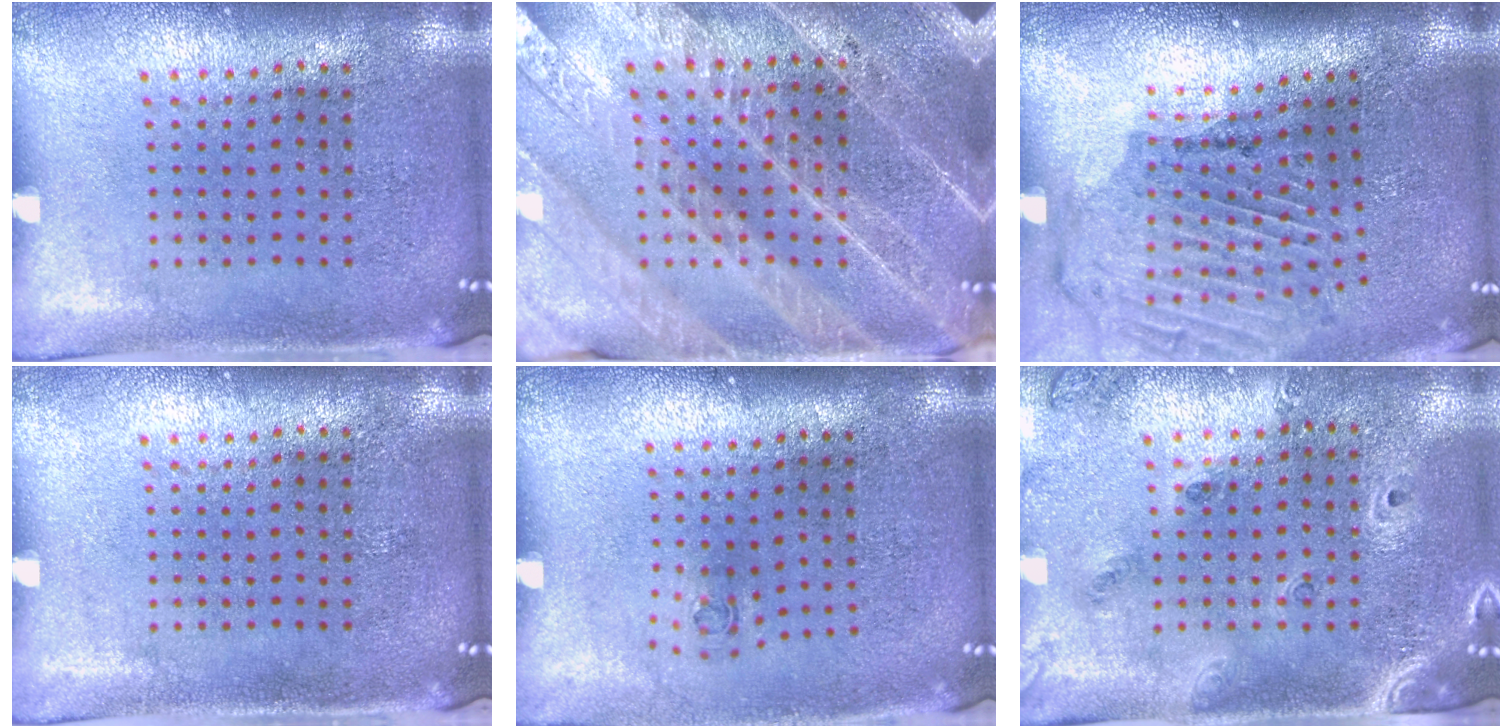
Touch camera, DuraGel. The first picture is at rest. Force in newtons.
{"total": 3.9, "press": 3.6, "slide": 1.5}
{"total": 2.0, "press": 1.9, "slide": 0.6}
{"total": 0.0}
{"total": 0.7, "press": 0.3, "slide": 0.6}
{"total": 1.4, "press": 1.3, "slide": 0.5}